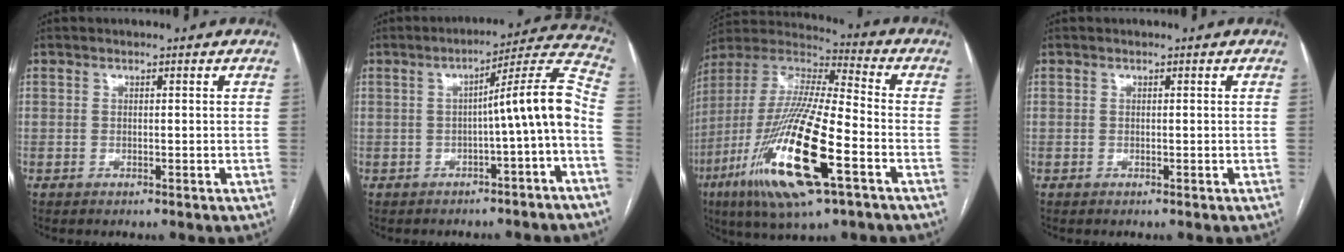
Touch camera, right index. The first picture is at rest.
{"total": 10.0, "force": [-2.5, -0.7, 9.7], "torque": [-0.127, 0.030, -0.037]}
{"total": 23.2, "force": [-9.1, 3.5, 21.1], "torque": [-0.460, -0.042, -0.167]}
{"total": 0.0}